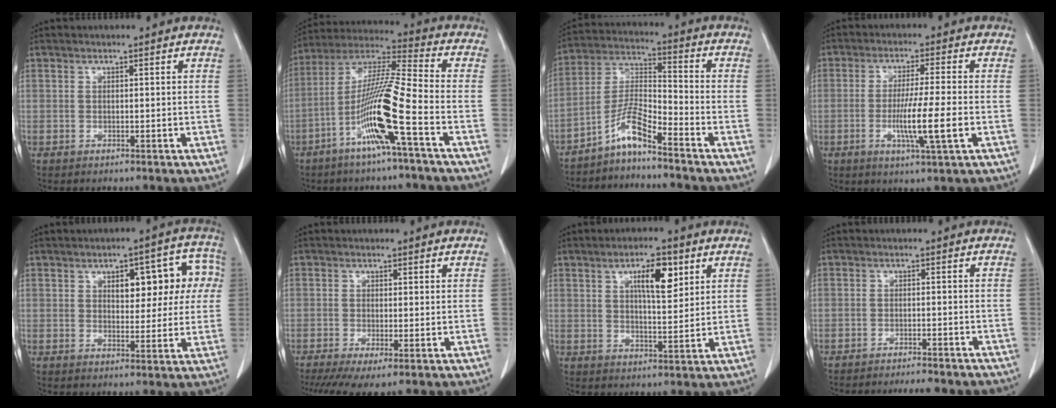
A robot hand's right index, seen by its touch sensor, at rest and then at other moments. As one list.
[{"total": 14.0, "force": [-5.6, -0.8, 12.8], "torque": [-0.255, -0.002, -0.114]}, {"total": 7.0, "force": [-5.4, 0.1, 4.5], "torque": [-0.101, 0.003, -0.108]}, {"total": 8.4, "force": [-2.1, -0.5, 8.1], "torque": [-0.145, -0.017, -0.040]}, {"total": 9.8, "force": [2.4, 4.6, 8.3], "torque": [-0.090, 0.037, 0.031]}, {"total": 5.4, "force": [-3.3, 0.9, 4.2], "torque": [-0.068, -0.016, -0.057]}, {"total": 7.1, "force": [3.1, 2.0, 6.0], "torque": [-0.101, 0.004, 0.051]}, {"total": 10.1, "force": [-9.4, 1.0, 3.5], "torque": [-0.040, -0.010, -0.115]}]